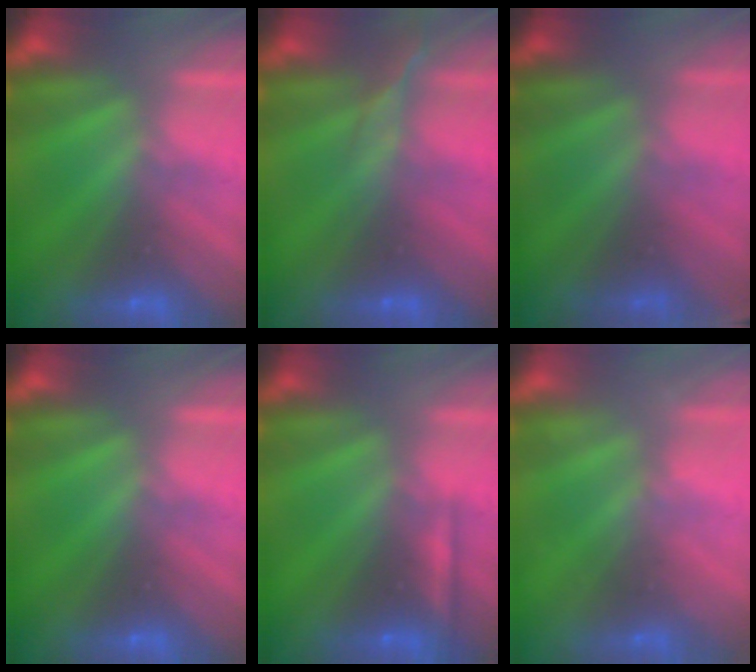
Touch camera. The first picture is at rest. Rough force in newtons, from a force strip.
{"total": 2.6}
{"total": 2.8}
{"total": 0.0}
{"total": 2.3}
{"total": 2.3}